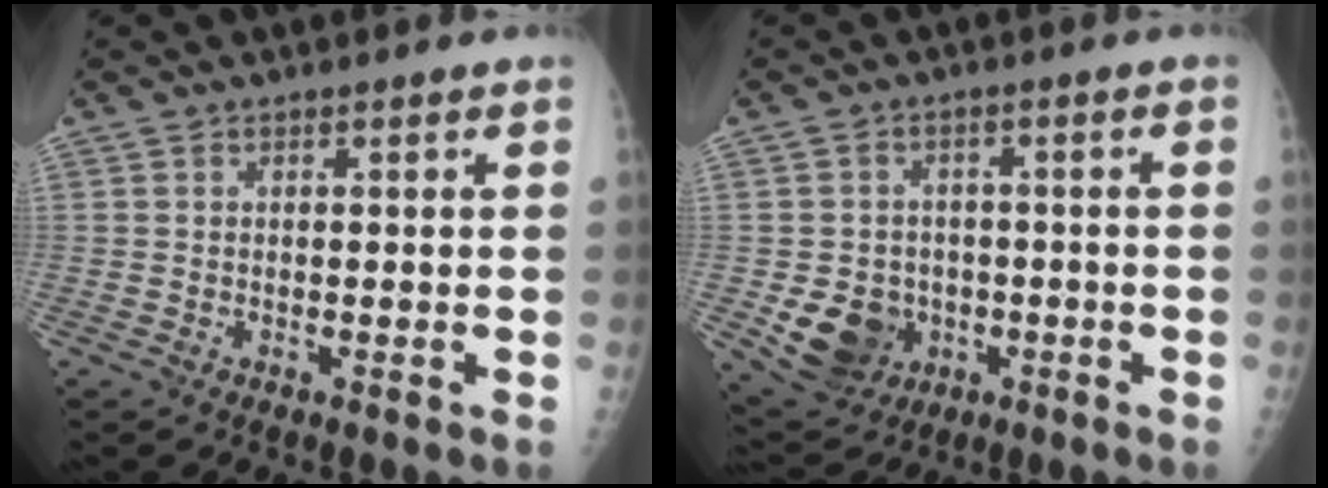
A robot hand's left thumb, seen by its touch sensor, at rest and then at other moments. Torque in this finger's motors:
{"motor_torque": [0.51, 1.13, 0.45, 0.02, 0.06]}